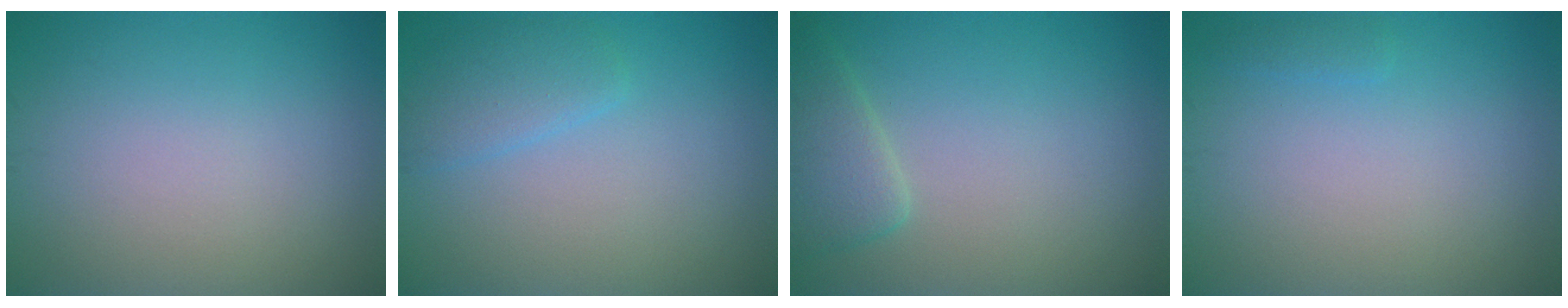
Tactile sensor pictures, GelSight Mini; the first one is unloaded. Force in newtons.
{"total": 2.4, "press": 2.4, "slide": 0.2}
{"total": 2.9, "press": 2.9, "slide": 0.3}
{"total": 0.7, "press": 0.7, "slide": 0.0}